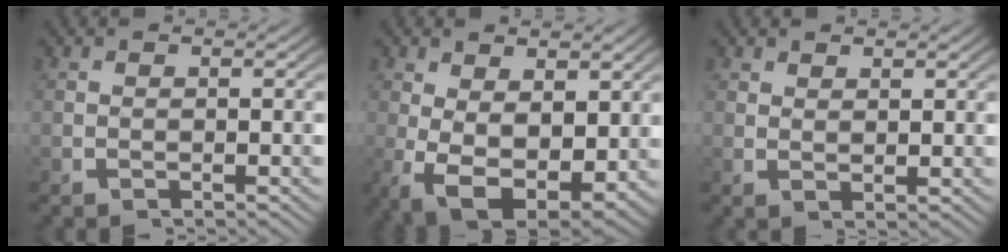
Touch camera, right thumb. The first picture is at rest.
{"total": 9.8, "force": [-3.4, 6.5, 6.5], "torque": [-0.146, -0.064, -0.027]}
{"total": 1.4, "force": [1.3, -0.1, 0.3], "torque": [-0.005, -0.002, 0.032]}